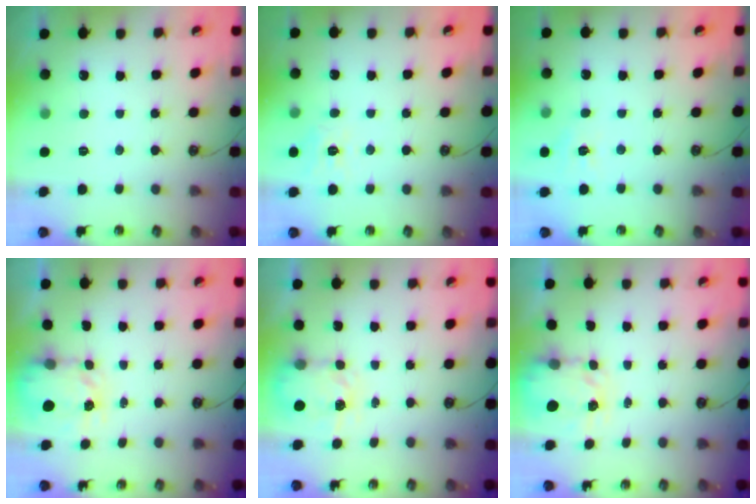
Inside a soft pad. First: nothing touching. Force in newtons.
{"total": 8.9, "press": 8.9, "slide": 1.1}
{"total": 5.7, "press": 5.7, "slide": 0.6}
{"total": 3.4, "press": 3.4, "slide": 0.4}
{"total": 4.5, "press": 4.5, "slide": 0.4}
{"total": 3.3, "press": 3.3, "slide": 0.4}